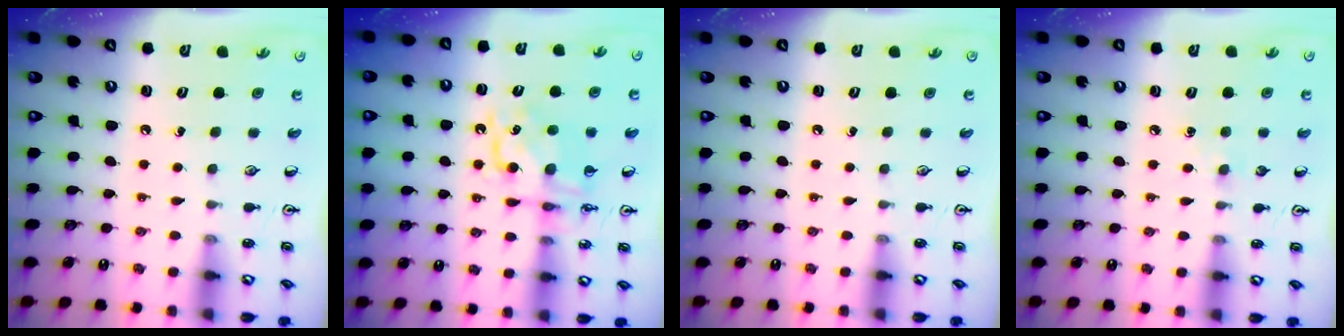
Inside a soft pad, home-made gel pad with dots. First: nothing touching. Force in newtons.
{"total": 11.3, "press": 11.3, "slide": 0.3}
{"total": 0.0}
{"total": 4.5, "press": 4.4, "slide": 0.7}